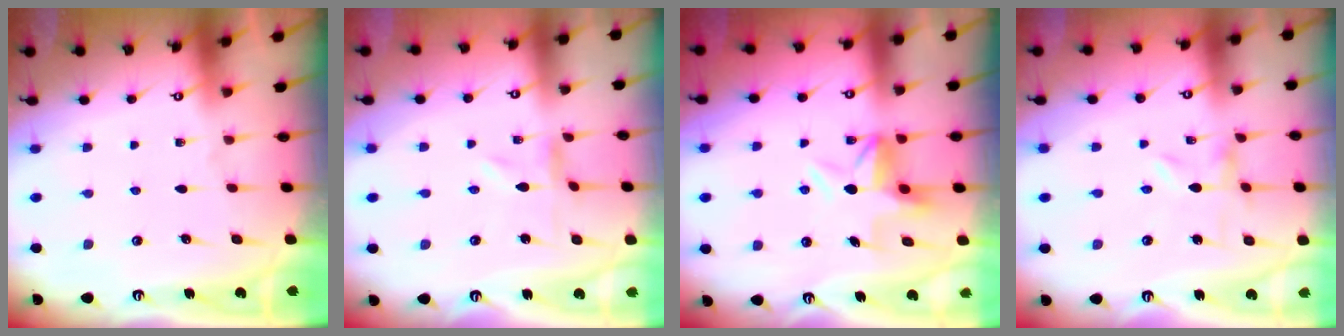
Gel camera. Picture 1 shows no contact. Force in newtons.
{"total": 0.0}
{"total": 5.9, "press": 5.9, "slide": 0.4}
{"total": 0.0}